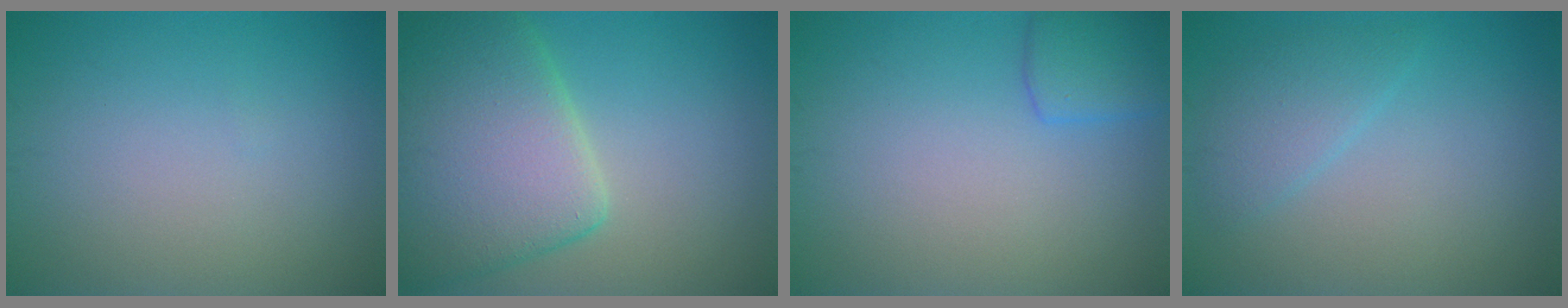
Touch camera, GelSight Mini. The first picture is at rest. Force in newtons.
{"total": 9.5, "press": 9.4, "slide": 0.5}
{"total": 2.6, "press": 2.6, "slide": 0.1}
{"total": 2.3, "press": 2.3, "slide": 0.3}